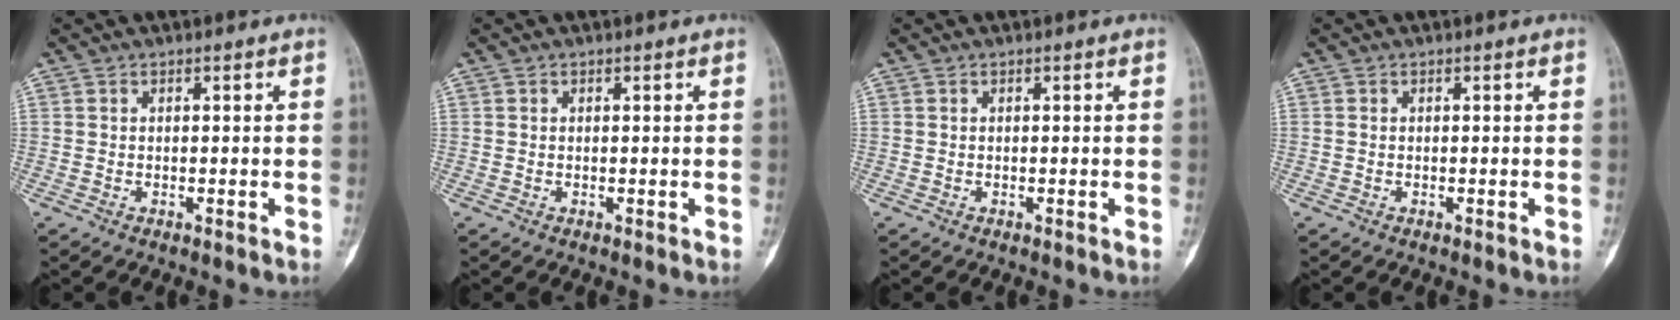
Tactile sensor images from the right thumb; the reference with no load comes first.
{"total": 0.0}
{"total": 0.0}
{"total": 0.0}